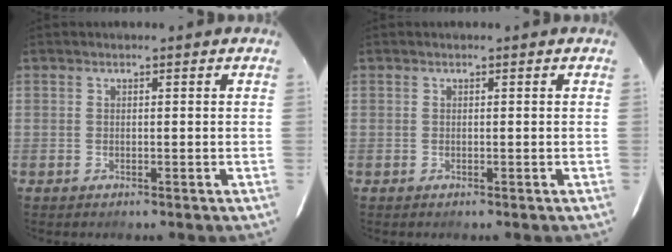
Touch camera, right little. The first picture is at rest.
{"total": 0.0}